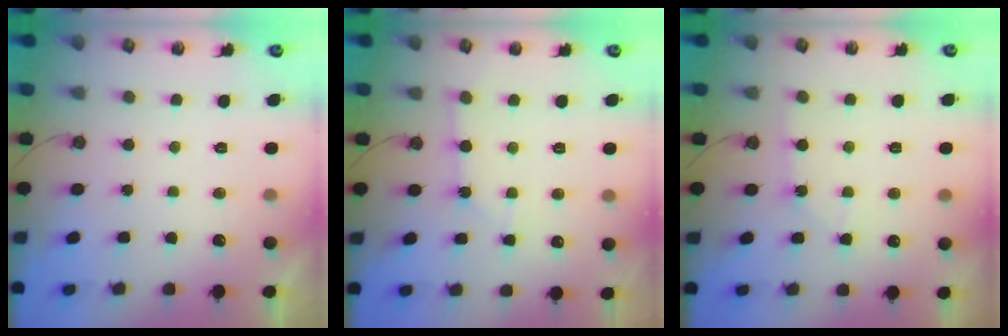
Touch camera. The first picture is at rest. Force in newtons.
{"total": 3.0, "press": 2.9, "slide": 0.4}
{"total": 4.8, "press": 4.8, "slide": 0.5}